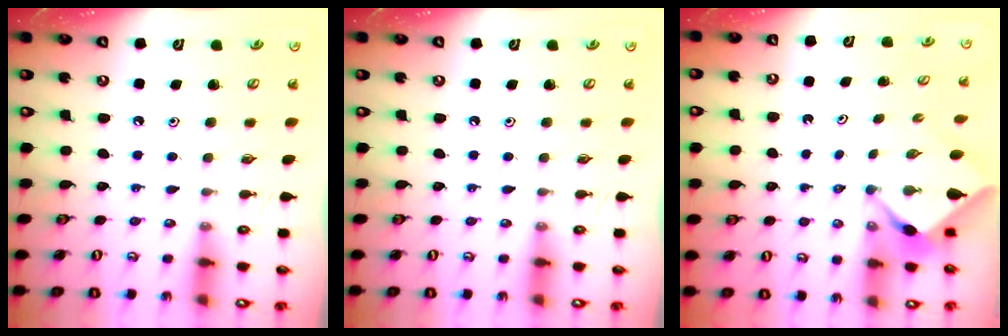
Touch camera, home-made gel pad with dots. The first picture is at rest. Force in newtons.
{"total": 0.0}
{"total": 2.4, "press": 2.4, "slide": 0.4}